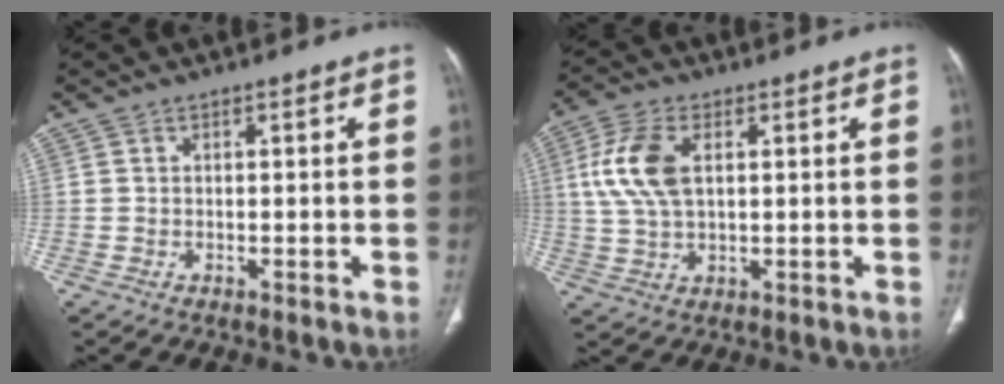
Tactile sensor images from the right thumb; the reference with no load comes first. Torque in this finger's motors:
{"motor_torque": [-0.05, 0.89, 0.06, -0.06, 0.11]}